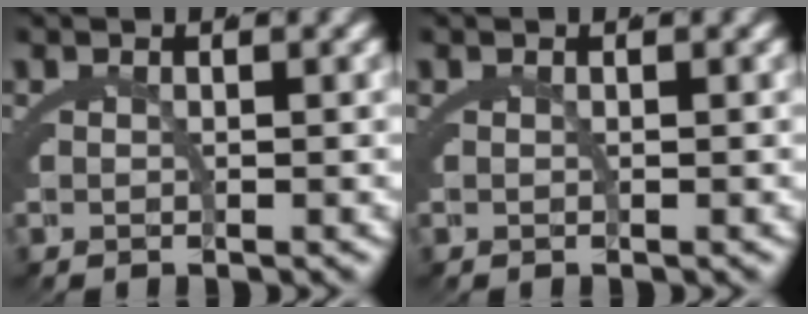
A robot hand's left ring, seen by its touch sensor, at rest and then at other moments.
{"total": 0.0}